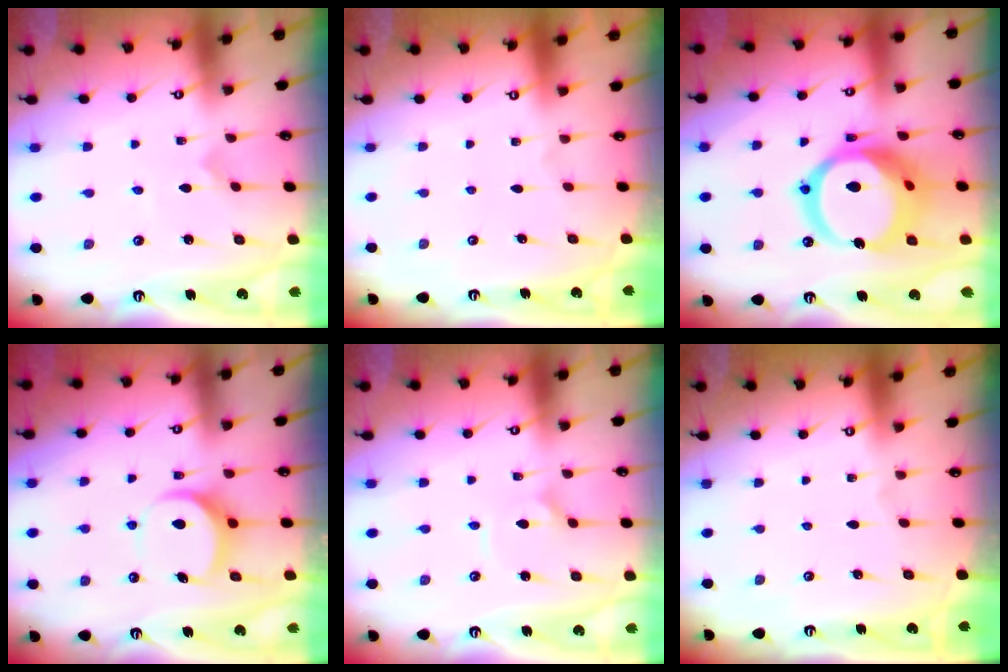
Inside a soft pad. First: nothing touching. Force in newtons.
{"total": 0.0}
{"total": 20.3, "press": 20.2, "slide": 2.5}
{"total": 8.5, "press": 8.4, "slide": 1.0}
{"total": 2.5, "press": 2.5, "slide": 0.3}
{"total": 0.0}